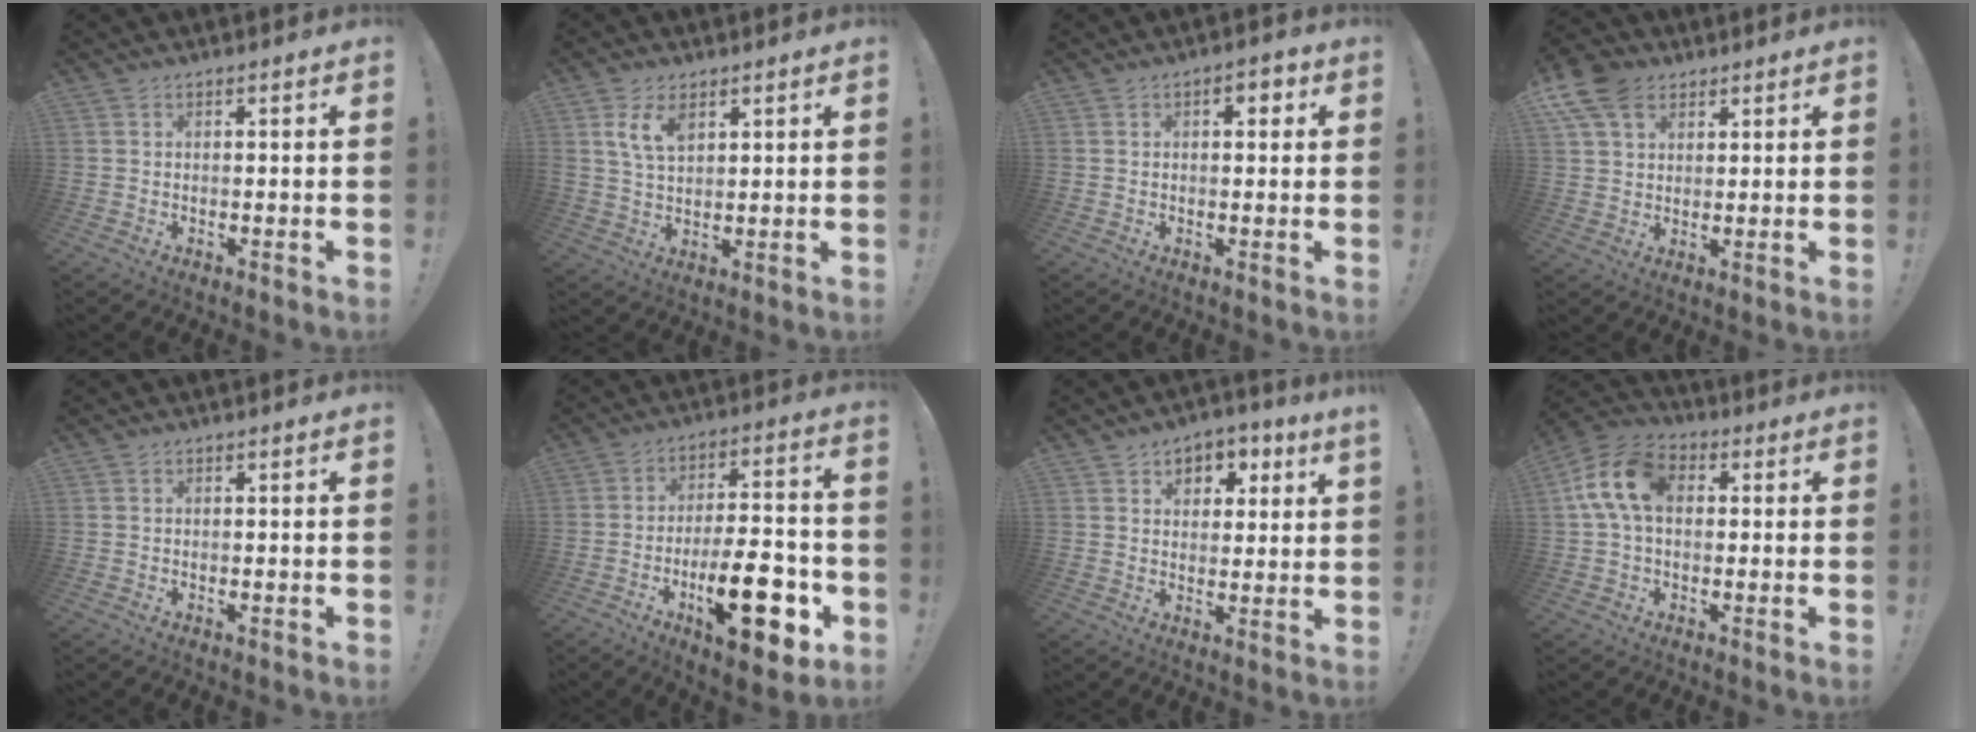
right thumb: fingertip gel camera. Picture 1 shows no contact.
{"total": 7.0, "force": [3.5, 3.7, 4.7], "torque": [-0.098, -0.009, 0.063]}
{"total": 3.3, "force": [0.8, 1.9, 2.5], "torque": [-0.034, 0.004, 0.007]}
{"total": 11.1, "force": [5.8, 7.5, 5.8], "torque": [-0.111, -0.017, 0.116]}
{"total": 0.0}
{"total": 20.7, "force": [-7.4, 8.1, 17.6], "torque": [-0.255, 0.039, -0.109]}
{"total": 6.6, "force": [4.2, 3.7, 3.5], "torque": [-0.051, -0.018, 0.075]}
{"total": 13.5, "force": [2.3, 8.9, 9.8], "torque": [-0.188, 0.016, 0.046]}